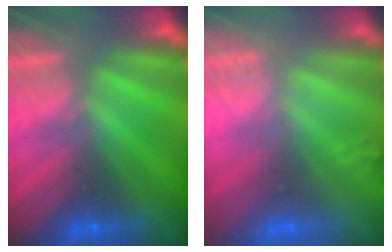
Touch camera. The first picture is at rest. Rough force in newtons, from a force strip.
{"total": 2.4}